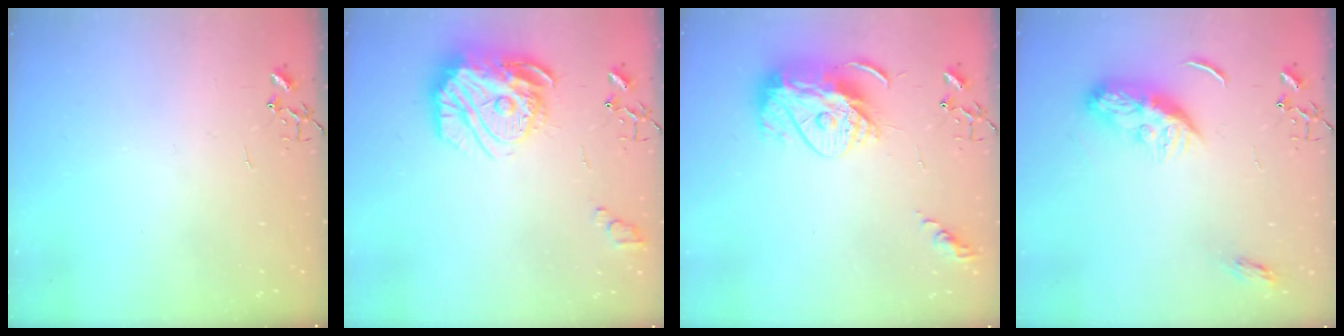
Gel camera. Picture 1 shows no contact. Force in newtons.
{"total": 20.9, "press": 20.8, "slide": 2.0}
{"total": 14.0, "press": 13.9, "slide": 1.4}
{"total": 11.2, "press": 11.2, "slide": 0.5}